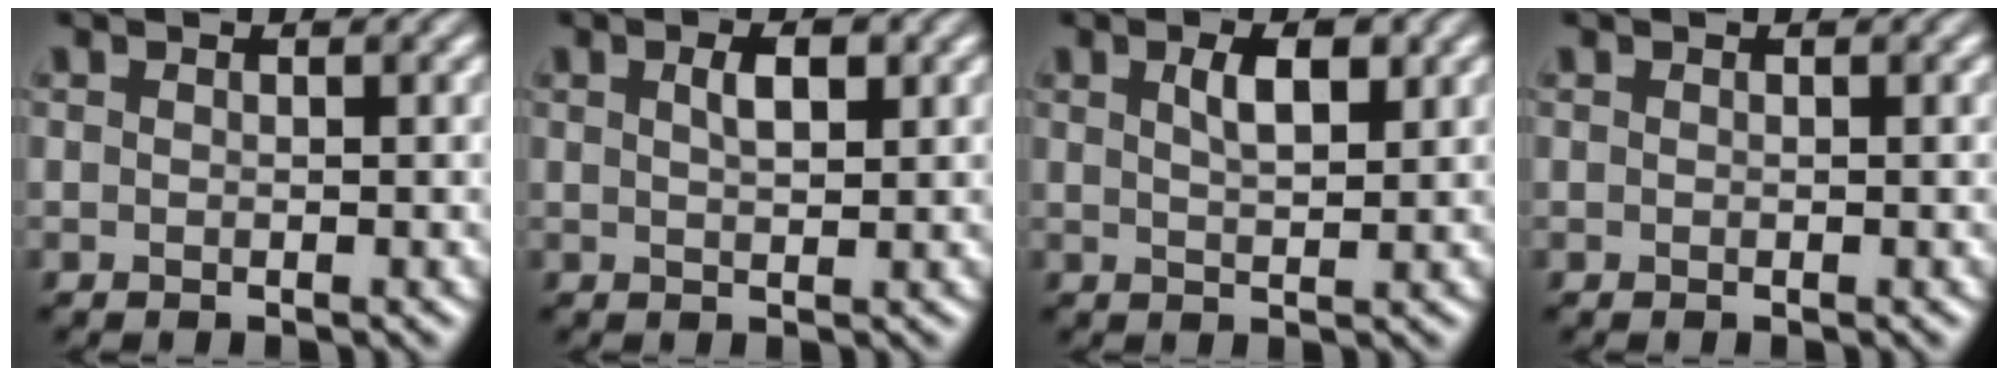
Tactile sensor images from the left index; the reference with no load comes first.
{"total": 2.0, "force": [0.9, 0.7, 1.7], "torque": [-0.028, 0.003, 0.015]}
{"total": 2.7, "force": [1.2, 0.9, 2.2], "torque": [-0.037, 0.003, 0.022]}
{"total": 0.0}